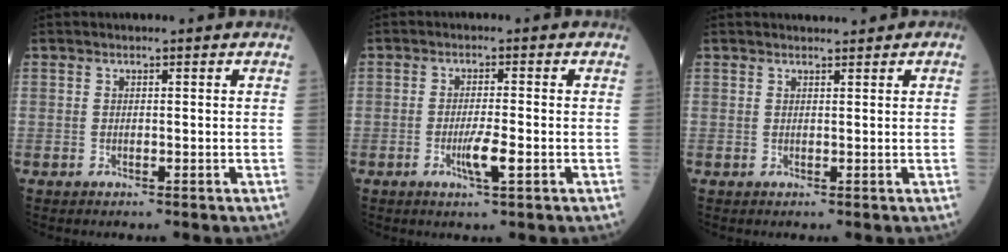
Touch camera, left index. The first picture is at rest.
{"total": 3.7, "force": [-1.5, 0.1, 3.4], "torque": [-0.065, -0.007, -0.026]}
{"total": 1.8, "force": [1.7, 0.3, 0.6], "torque": [-0.009, 0.015, 0.027]}